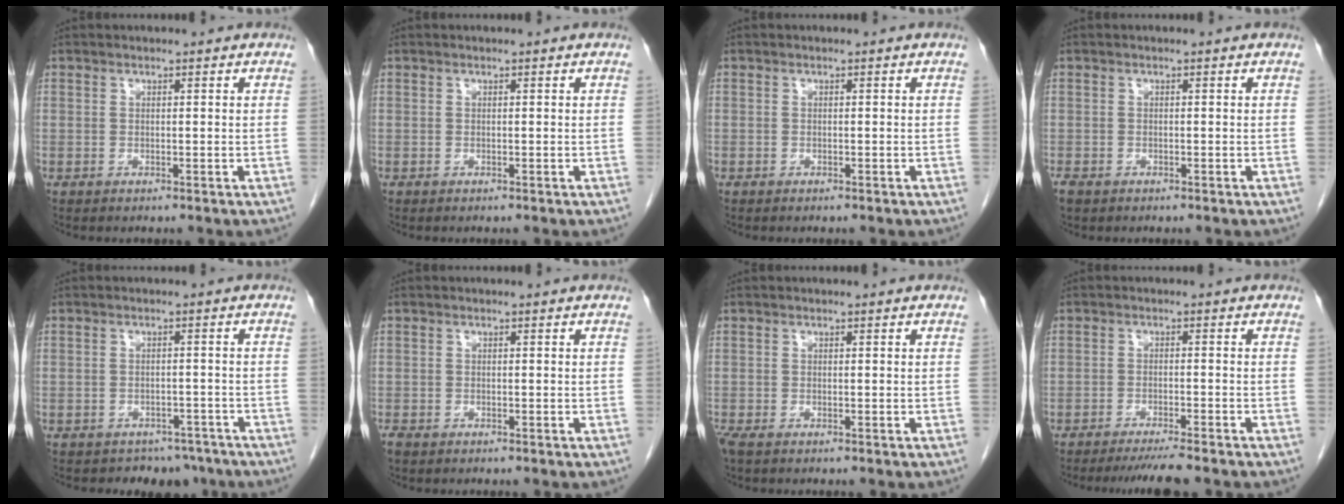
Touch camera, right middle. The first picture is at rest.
{"total": 0.0}
{"total": 0.0}
{"total": 1.3, "force": [-0.9, 0.8, 0.5], "torque": [-0.015, -0.002, -0.012]}
{"total": 5.3, "force": [-4.4, 3.0, -0.2], "torque": [0.015, 0.012, -0.054]}
{"total": 0.8, "force": [-0.6, 0.5, 0.4], "torque": [-0.012, -0.002, -0.010]}
{"total": 1.4, "force": [-1.0, 0.5, 0.9], "torque": [-0.023, -0.006, -0.016]}
{"total": 5.7, "force": [-5.0, -0.5, 2.7], "torque": [-0.032, -0.014, -0.077]}